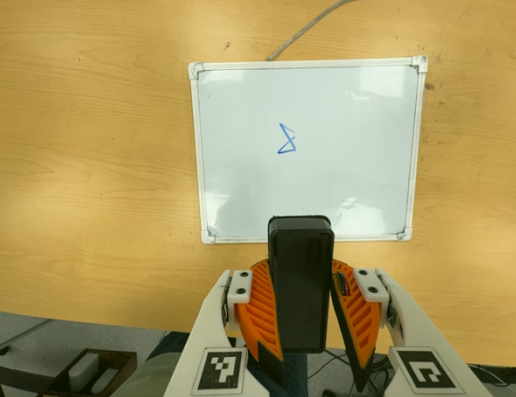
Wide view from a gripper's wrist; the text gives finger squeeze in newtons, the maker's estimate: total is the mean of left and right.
{"total": 10.9, "left": 9.7, "right": 12.1}